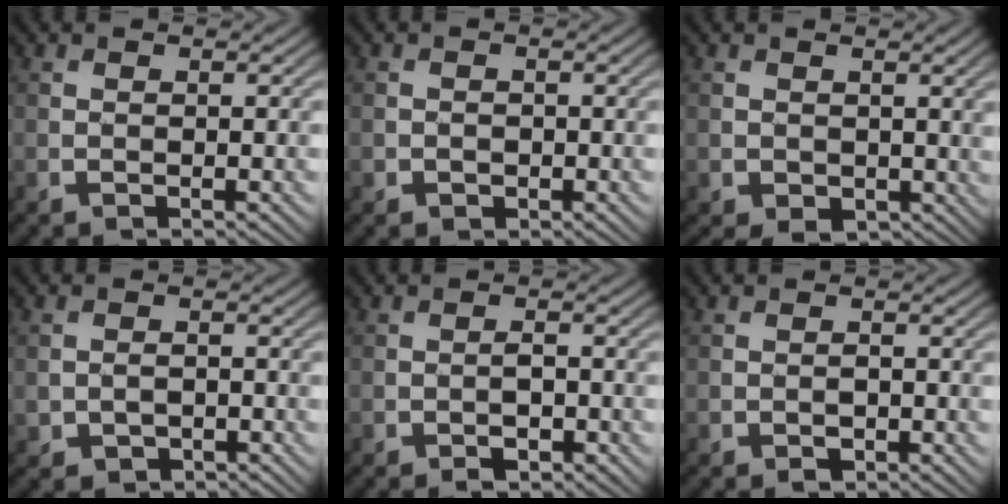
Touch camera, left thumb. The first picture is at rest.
{"total": 0.9, "force": [-0.4, 0.8, 0.1], "torque": [0.000, 0.001, -0.007]}
{"total": 2.7, "force": [-0.9, 2.1, 1.5], "torque": [-0.033, -0.014, -0.015]}
{"total": 2.5, "force": [-1.1, 1.9, 1.2], "torque": [-0.024, 0.000, -0.020]}
{"total": 2.2, "force": [-1.3, 1.3, 1.2], "torque": [-0.016, 0.004, -0.025]}
{"total": 1.5, "force": [-0.8, 1.1, 0.7], "torque": [-0.008, 0.001, -0.014]}